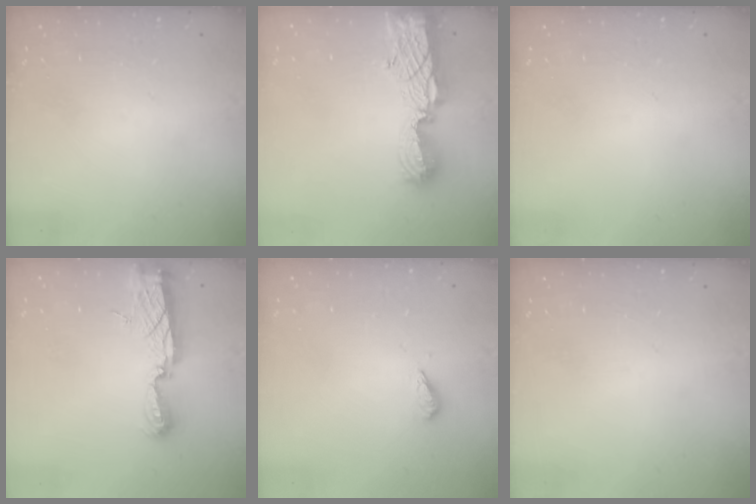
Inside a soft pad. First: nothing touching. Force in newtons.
{"total": 14.4, "press": 14.3, "slide": 1.7}
{"total": 0.0}
{"total": 9.0, "press": 8.9, "slide": 0.8}
{"total": 3.0, "press": 2.9, "slide": 0.6}
{"total": 0.0}